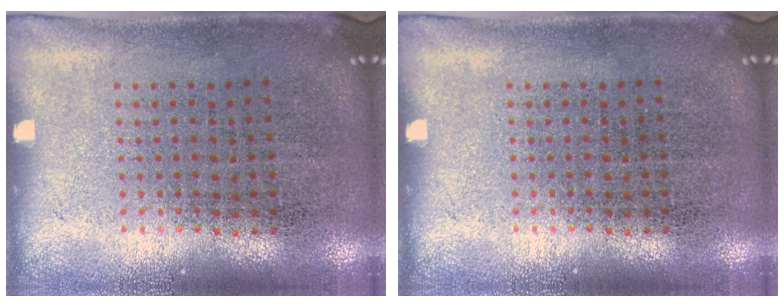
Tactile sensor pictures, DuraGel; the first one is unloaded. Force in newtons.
{"total": 0.0}